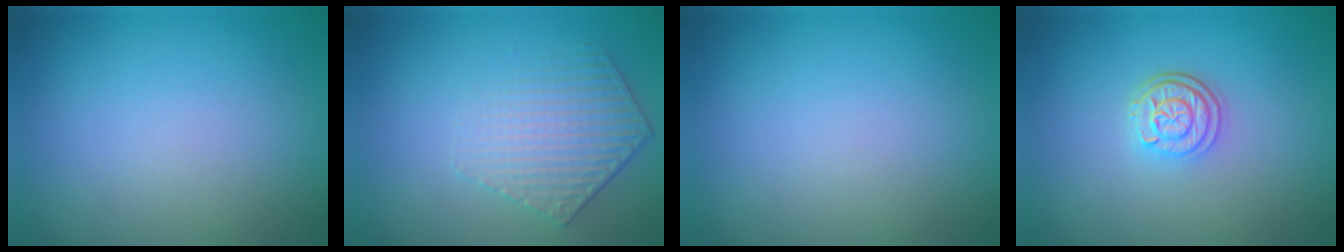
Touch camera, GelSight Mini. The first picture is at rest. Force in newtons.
{"total": 3.3, "press": 3.1, "slide": 1.4}
{"total": 0.0}
{"total": 3.1, "press": 2.5, "slide": 1.8}